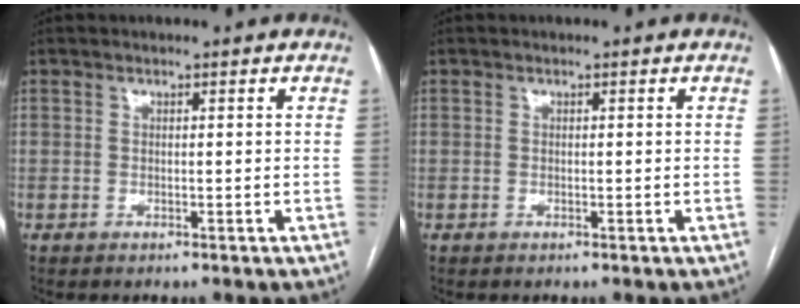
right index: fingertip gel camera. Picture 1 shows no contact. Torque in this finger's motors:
{"motor_torque": [0.00, 0.00, 0.00, 0.00]}